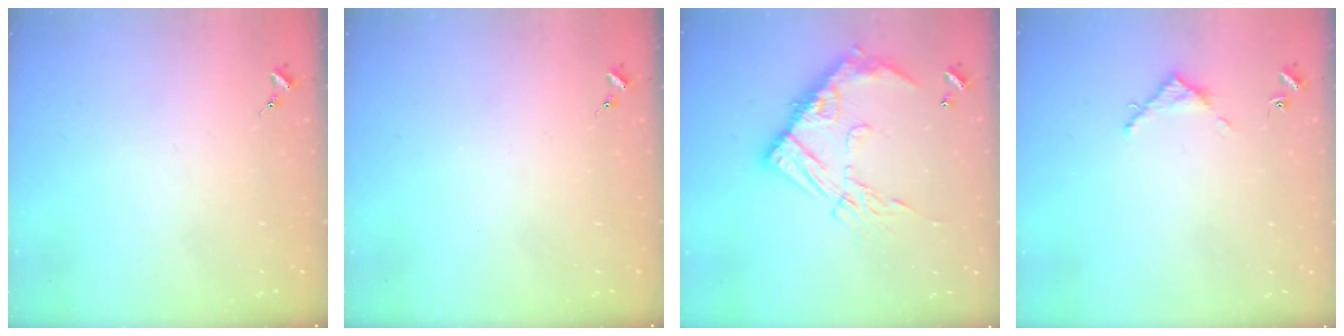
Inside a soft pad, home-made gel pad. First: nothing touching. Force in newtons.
{"total": 0.0}
{"total": 17.2, "press": 17.2, "slide": 1.3}
{"total": 4.0, "press": 4.0, "slide": 0.5}